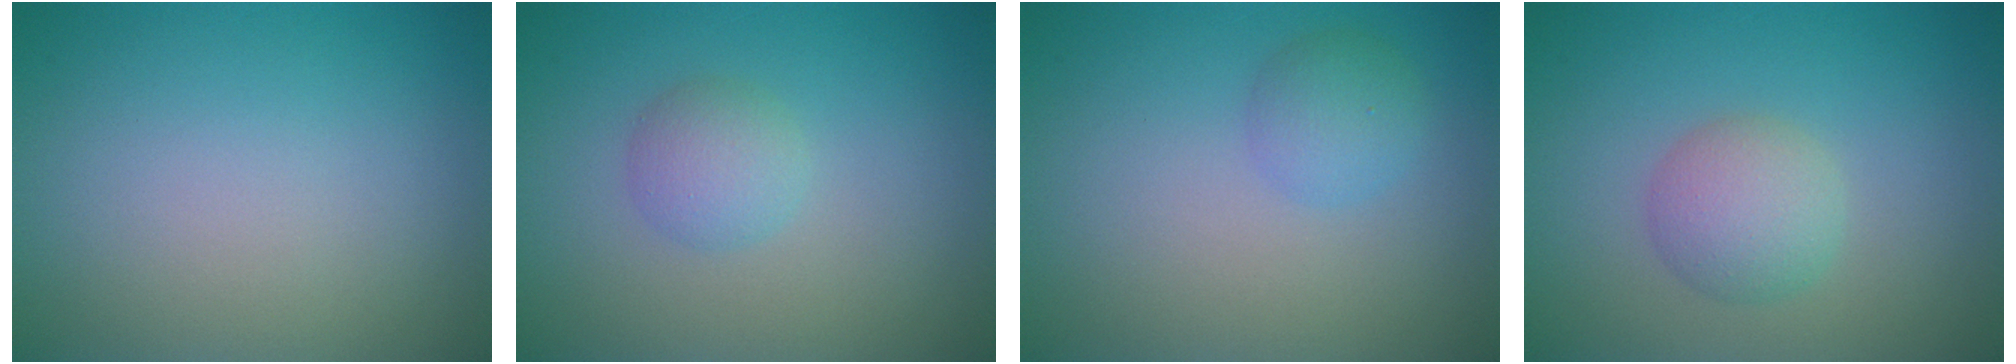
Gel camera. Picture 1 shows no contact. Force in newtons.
{"total": 2.1, "press": 2.1, "slide": 0.1}
{"total": 2.0, "press": 2.0, "slide": 0.1}
{"total": 3.0, "press": 3.0, "slide": 0.0}